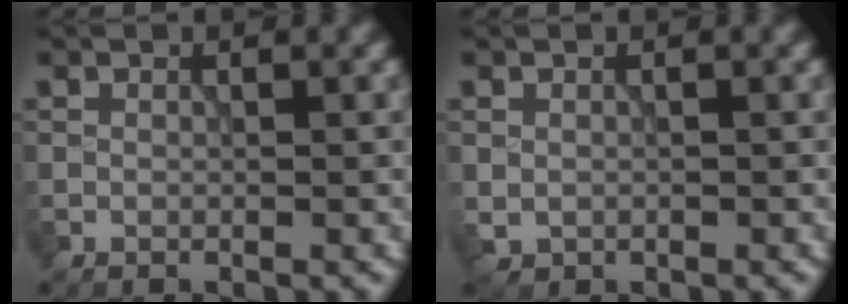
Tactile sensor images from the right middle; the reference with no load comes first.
{"total": 0.8, "force": [-0.1, 0.8, 0.3], "torque": [-0.004, -0.006, 0.001]}